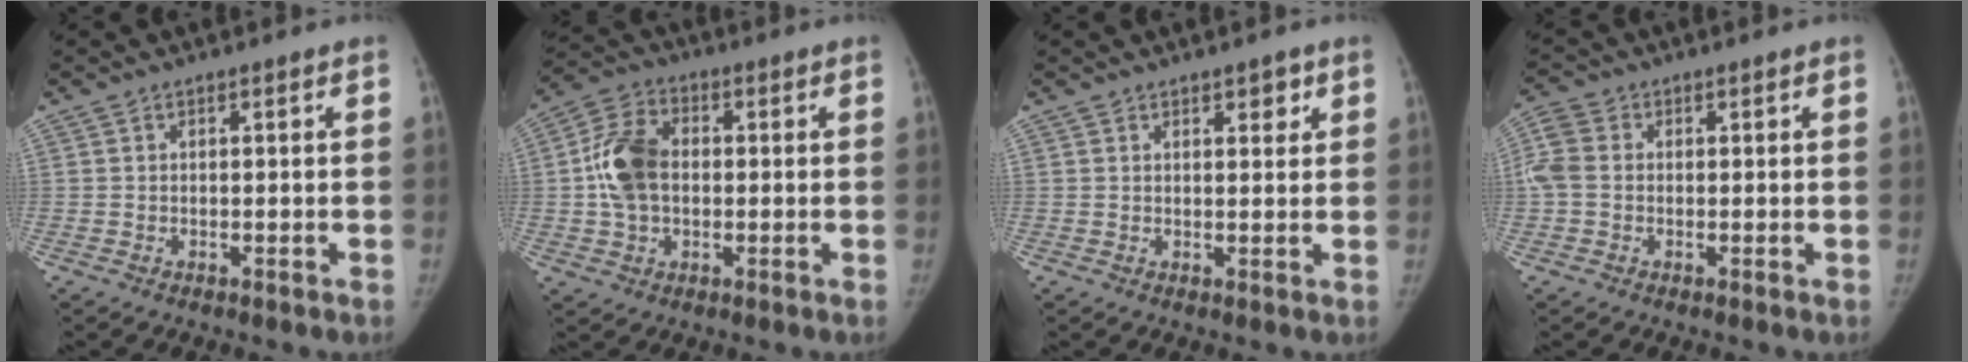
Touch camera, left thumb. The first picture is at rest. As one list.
[{"total": 10.6, "force": [0.2, 7.4, 7.6], "torque": [-0.136, 0.019, -0.001]}, {"total": 2.3, "force": [1.4, 1.2, 1.4], "torque": [-0.004, -0.007, 0.019]}, {"total": 4.5, "force": [0.0, 3.6, 2.7], "torque": [-0.071, 0.009, -0.007]}]